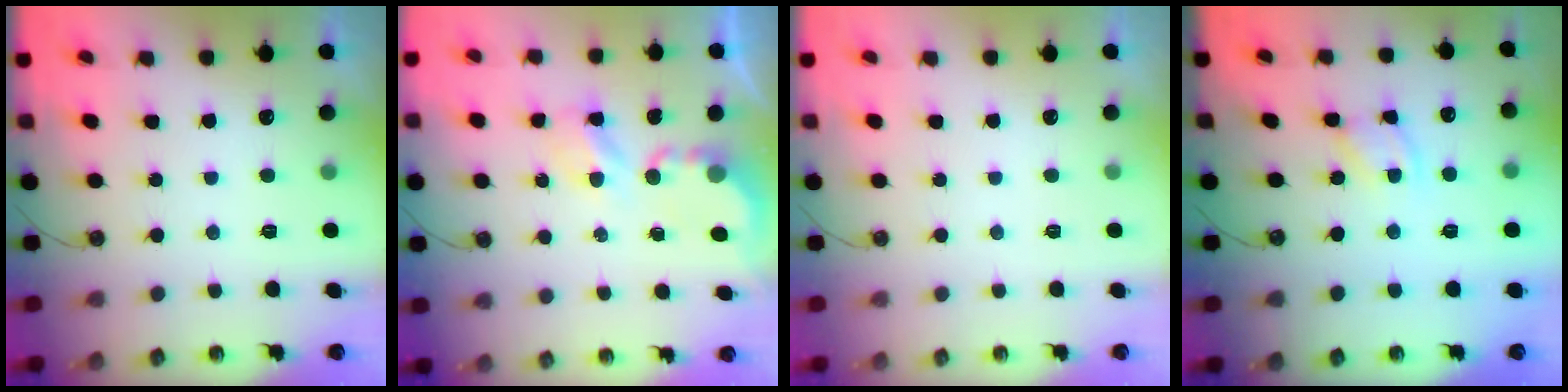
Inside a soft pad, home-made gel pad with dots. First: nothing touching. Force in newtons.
{"total": 4.4, "press": 4.3, "slide": 0.2}
{"total": 0.0}
{"total": 4.1, "press": 4.1, "slide": 0.2}